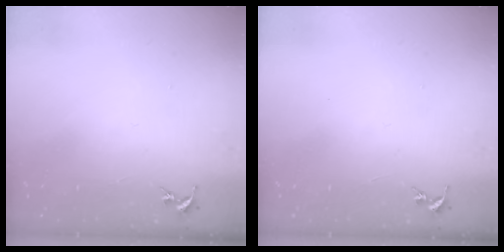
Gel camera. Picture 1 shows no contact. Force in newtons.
{"total": 0.0}